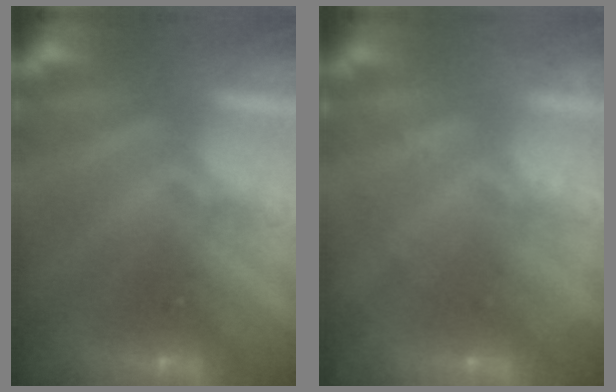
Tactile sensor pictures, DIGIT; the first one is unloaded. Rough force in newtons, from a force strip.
{"total": 2.1}